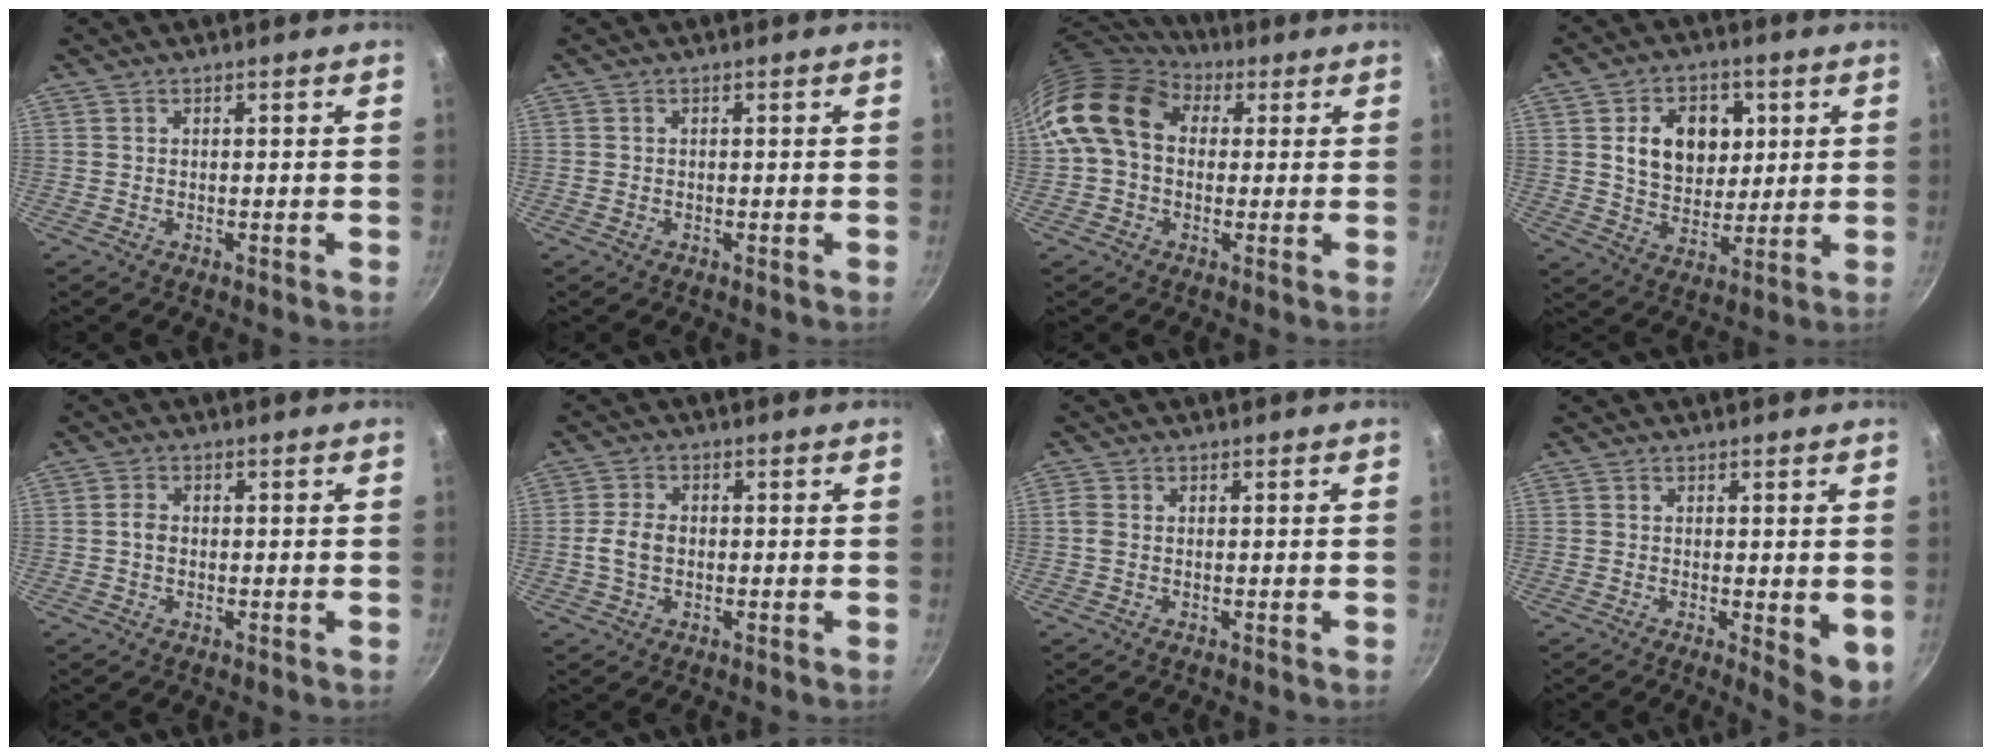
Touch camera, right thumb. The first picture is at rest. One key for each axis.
{"total": 0.0}
{"total": 14.4, "fx": 3.4, "fy": 10.8, "fz": 9.0, "tx": -0.141, "ty": 0.018, "tz": 0.042}
{"total": 12.6, "fx": 3.1, "fy": 9.5, "fz": 7.8, "tx": -0.086, "ty": -0.010, "tz": 0.049}
{"total": 2.3, "fx": -0.2, "fy": 1.7, "fz": 1.5, "tx": -0.024, "ty": 0.010, "tz": -0.006}
{"total": 4.8, "fx": -0.6, "fy": 3.3, "fz": 3.4, "tx": -0.064, "ty": 0.015, "tz": -0.016}
{"total": 1.6, "fx": -0.2, "fy": 1.2, "fz": 1.0, "tx": -0.023, "ty": 0.004, "tz": -0.006}
{"total": 5.4, "fx": -0.7, "fy": 1.8, "fz": 5.1, "tx": -0.056, "ty": -0.010, "tz": -0.006}